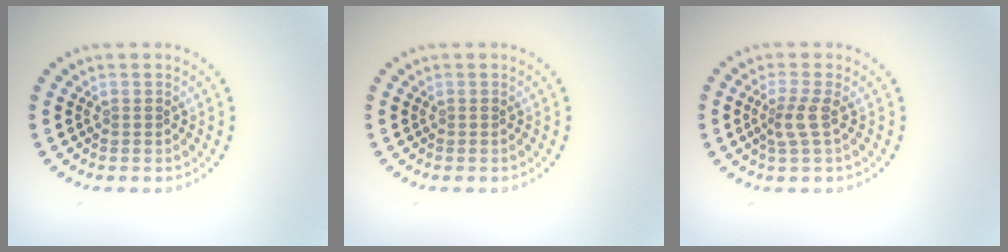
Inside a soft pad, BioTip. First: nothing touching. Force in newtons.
{"total": 0.0}
{"total": 2.0, "press": 1.6, "slide": 1.3}